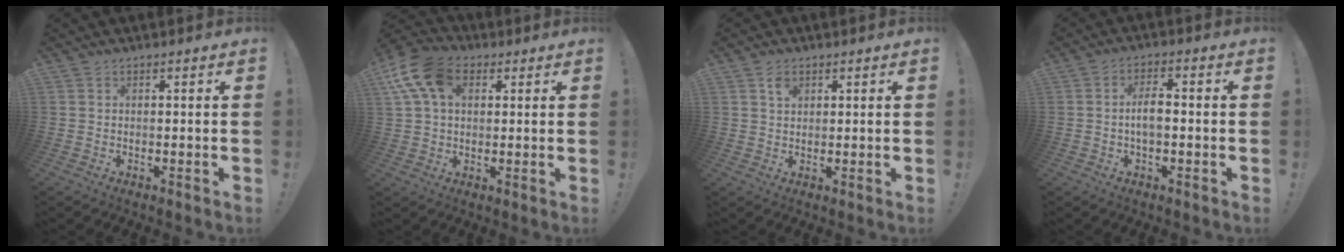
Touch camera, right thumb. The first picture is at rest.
{"total": 13.5, "force": [4.9, 8.8, 9.0], "torque": [-0.168, -0.004, 0.095]}
{"total": 3.0, "force": [1.6, 2.1, 1.5], "torque": [-0.003, -0.010, 0.023]}
{"total": 5.6, "force": [-0.8, 2.3, 5.0], "torque": [-0.103, 0.005, -0.018]}